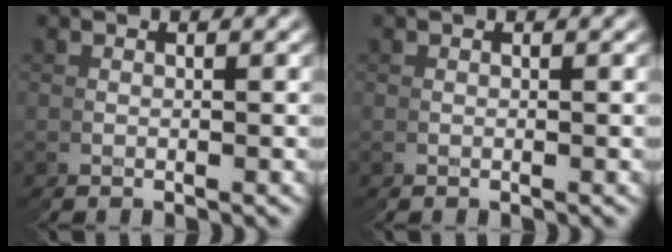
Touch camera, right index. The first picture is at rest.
{"total": 0.0}